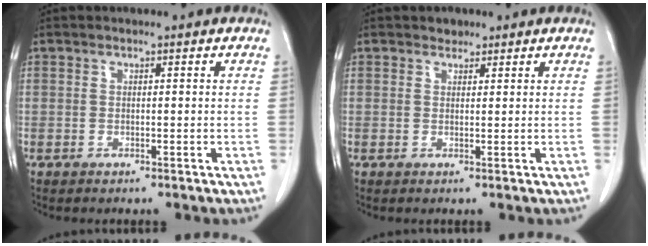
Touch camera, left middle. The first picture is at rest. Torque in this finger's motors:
{"motor_torque": [0.25, -0.22, -0.09, -0.01]}